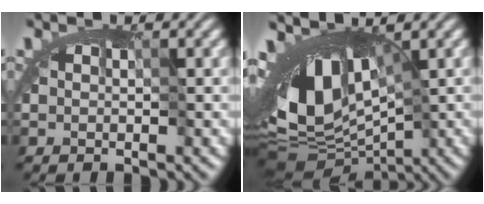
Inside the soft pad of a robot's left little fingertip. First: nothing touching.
{"total": 10.2, "force": [-1.2, 5.6, 8.5], "torque": [-0.147, -0.005, -0.020]}